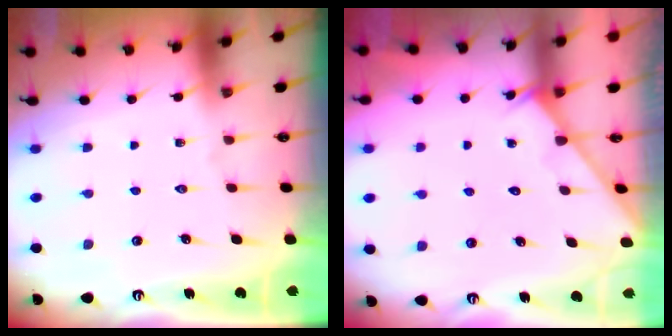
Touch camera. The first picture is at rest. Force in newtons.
{"total": 2.4, "press": 2.4, "slide": 0.2}